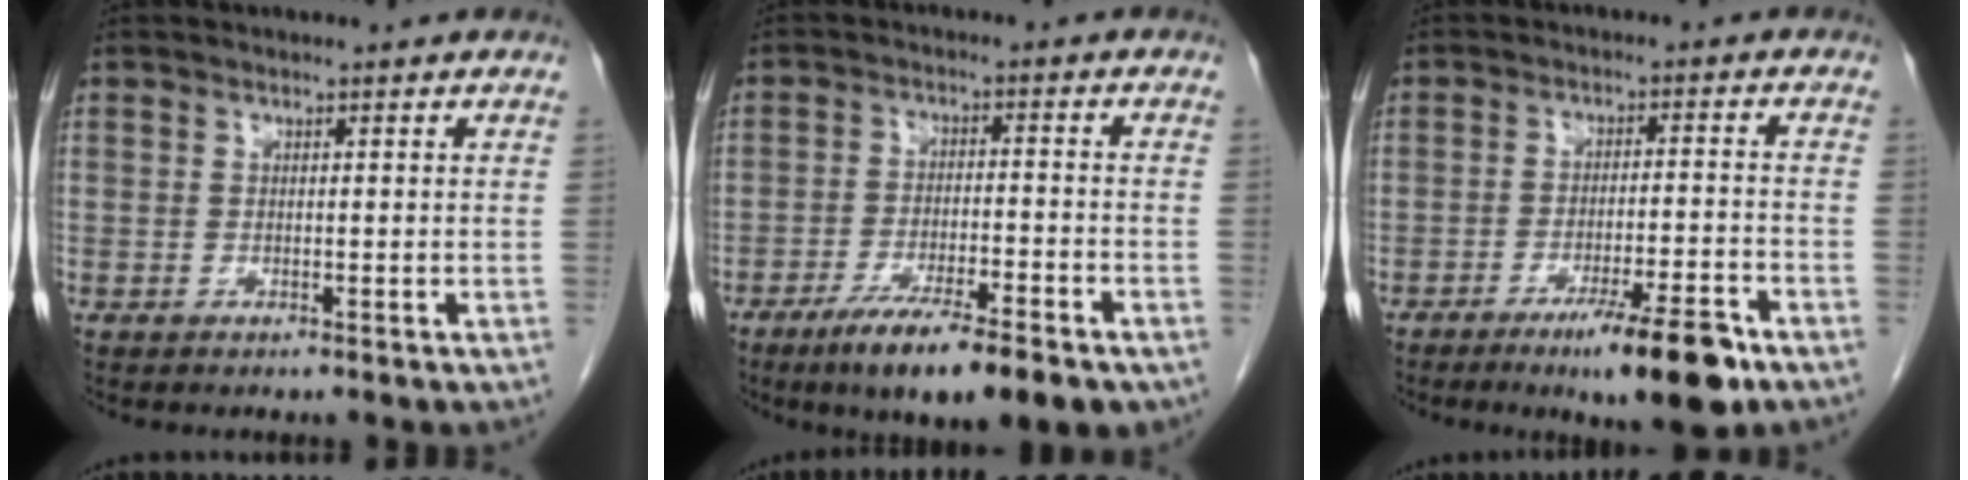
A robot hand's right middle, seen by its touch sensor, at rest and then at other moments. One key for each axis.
{"total": 12.4, "fx": -8.4, "fy": 2.3, "fz": 8.9, "tx": -0.128, "ty": -0.018, "tz": -0.131}
{"total": 9.7, "fx": -6.3, "fy": 0.9, "fz": 7.3, "tx": -0.109, "ty": -0.014, "tz": -0.096}